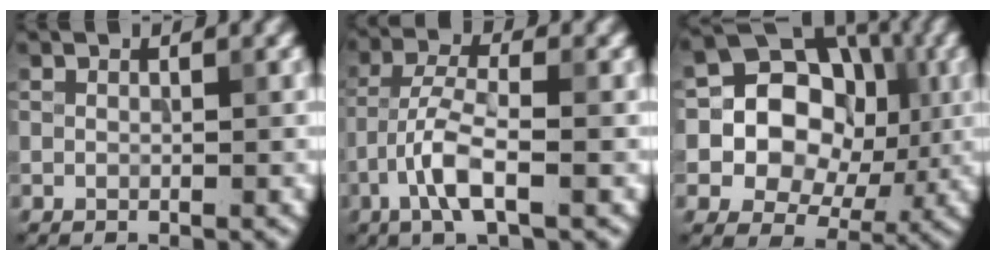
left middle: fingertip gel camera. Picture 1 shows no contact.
{"total": 4.7, "force": [-2.0, 1.3, 4.0], "torque": [-0.084, 0.006, -0.046]}
{"total": 12.1, "force": [0.8, 10.6, 5.9], "torque": [-0.092, 0.024, -0.007]}